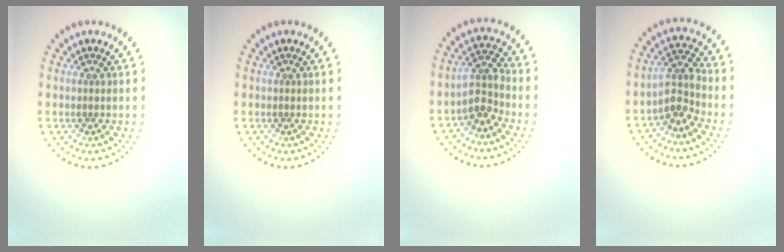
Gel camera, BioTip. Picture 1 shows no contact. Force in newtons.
{"total": 0.0}
{"total": 2.8, "press": 2.2, "slide": 1.7}
{"total": 2.8, "press": 2.1, "slide": 1.8}